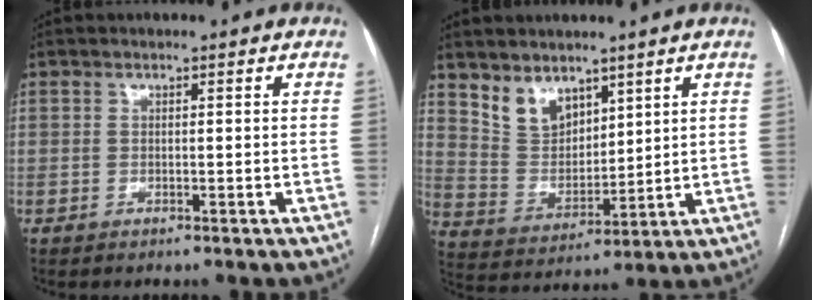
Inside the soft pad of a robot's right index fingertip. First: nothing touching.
{"total": 7.8, "force": [5.6, 4.6, 2.9], "torque": [-0.059, 0.006, 0.122]}